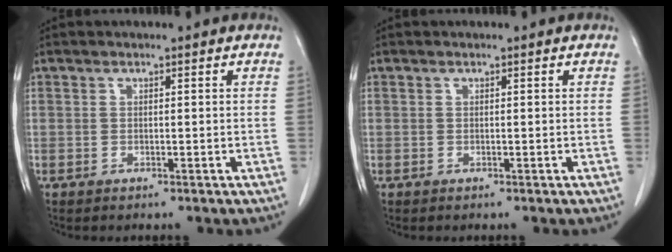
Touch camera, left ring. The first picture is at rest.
{"total": 0.0}